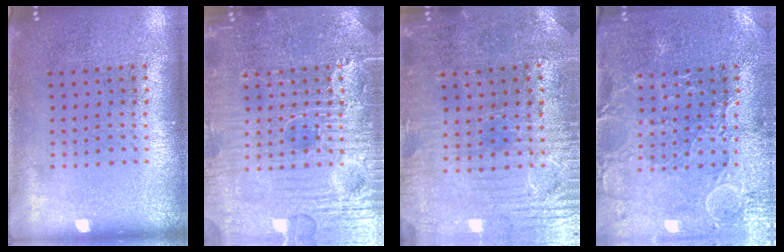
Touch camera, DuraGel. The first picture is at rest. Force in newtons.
{"total": 5.2, "press": 5.1, "slide": 0.6}
{"total": 1.5, "press": 1.3, "slide": 0.6}
{"total": 1.1, "press": 1.0, "slide": 0.4}